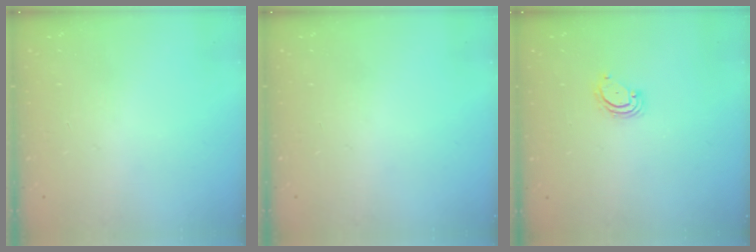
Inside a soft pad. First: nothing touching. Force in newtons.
{"total": 0.0}
{"total": 3.2, "press": 3.2, "slide": 0.3}